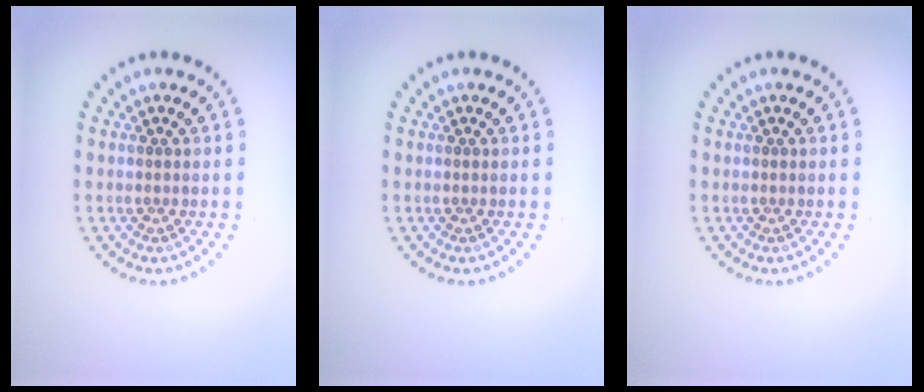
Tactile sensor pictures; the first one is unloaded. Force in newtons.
{"total": 0.0}
{"total": 0.0}